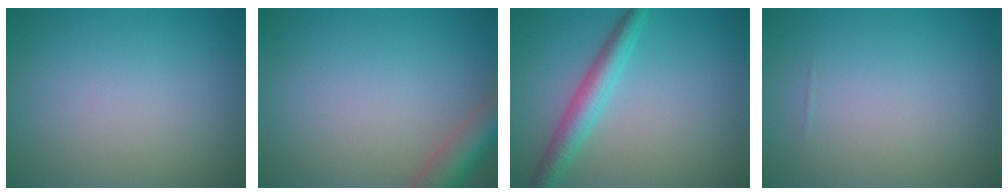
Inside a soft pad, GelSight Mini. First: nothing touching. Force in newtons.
{"total": 4.2, "press": 4.2, "slide": 0.2}
{"total": 3.6, "press": 3.6, "slide": 0.1}
{"total": 0.0}